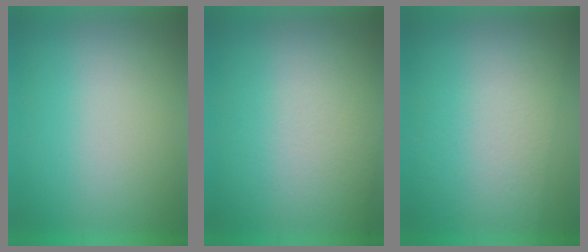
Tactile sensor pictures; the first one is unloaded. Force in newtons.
{"total": 2.2}
{"total": 2.8}